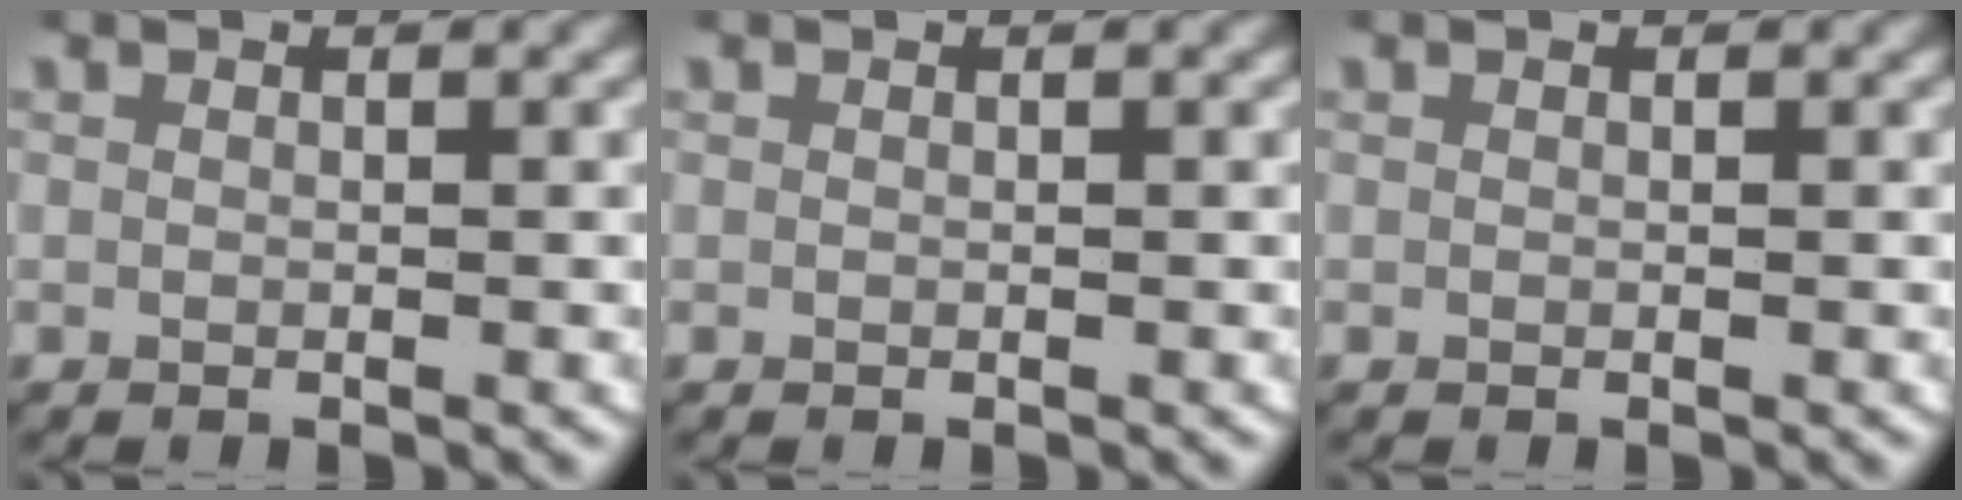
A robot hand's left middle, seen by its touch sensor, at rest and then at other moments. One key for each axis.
{"total": 0.0}
{"total": 0.0}